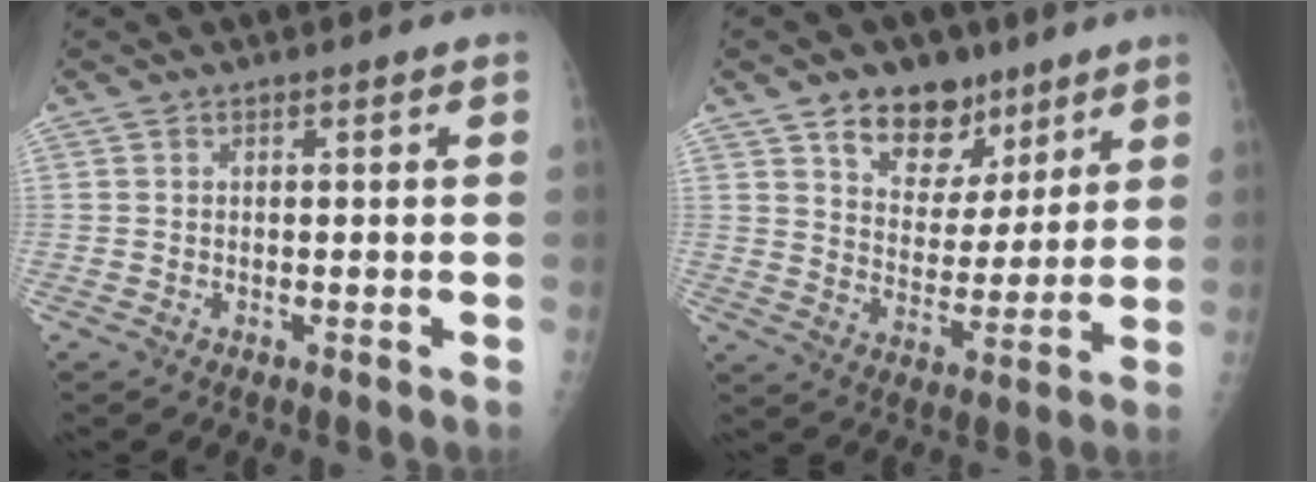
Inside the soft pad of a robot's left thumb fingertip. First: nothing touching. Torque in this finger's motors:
{"motor_torque": [1.04, 1.04, 0.44, -0.35, 0.01]}